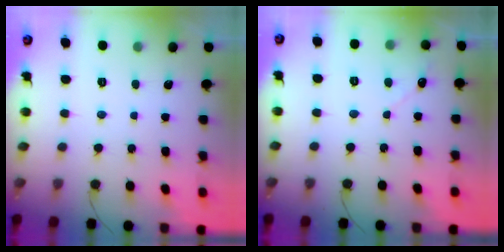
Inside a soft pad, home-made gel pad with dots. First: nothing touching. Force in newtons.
{"total": 2.7, "press": 2.7, "slide": 0.3}